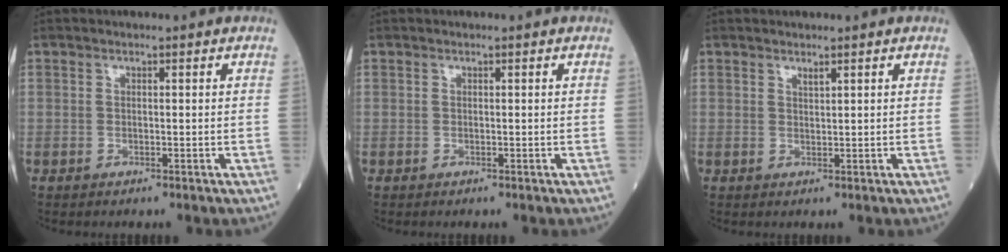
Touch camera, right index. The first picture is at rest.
{"total": 0.0}
{"total": 0.7, "force": [0.6, 0.0, 0.3], "torque": [-0.013, -0.005, 0.013]}